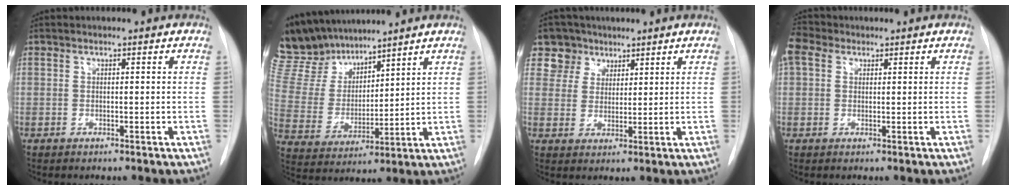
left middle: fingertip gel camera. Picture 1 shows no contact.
{"total": 12.5, "force": [11.5, 3.9, 3.3], "torque": [-0.080, 0.012, 0.235]}
{"total": 5.8, "force": [3.7, 4.4, -0.2], "torque": [0.012, 0.007, 0.069]}
{"total": 4.0, "force": [2.1, 2.8, 1.9], "torque": [-0.057, 0.025, 0.044]}